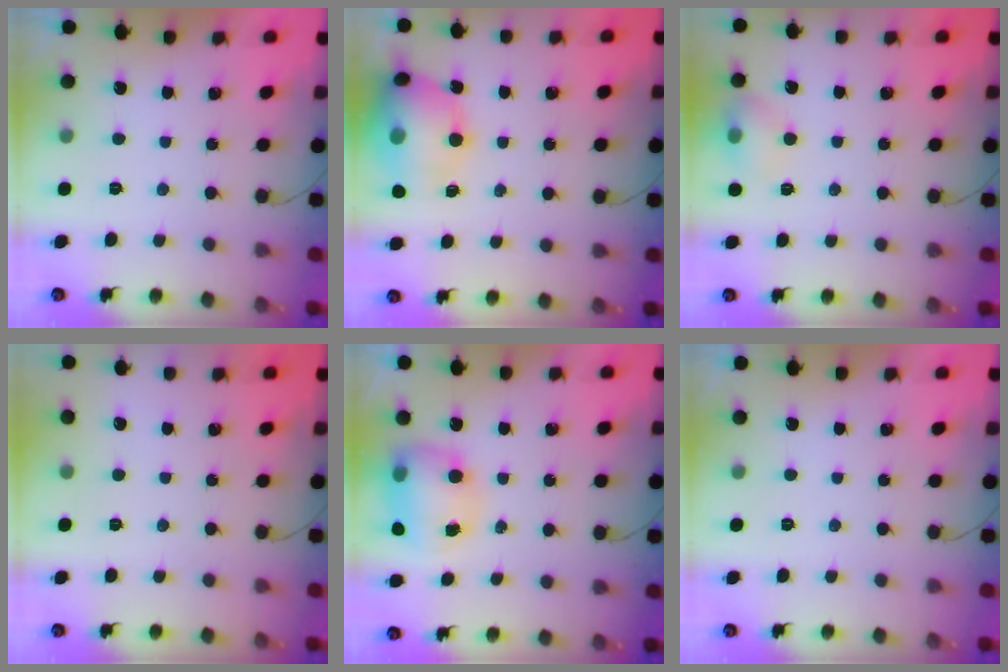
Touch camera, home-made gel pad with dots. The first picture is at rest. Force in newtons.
{"total": 15.8, "press": 15.4, "slide": 3.3}
{"total": 7.3, "press": 7.2, "slide": 1.1}
{"total": 0.0}
{"total": 9.8, "press": 9.6, "slide": 2.1}
{"total": 0.0}